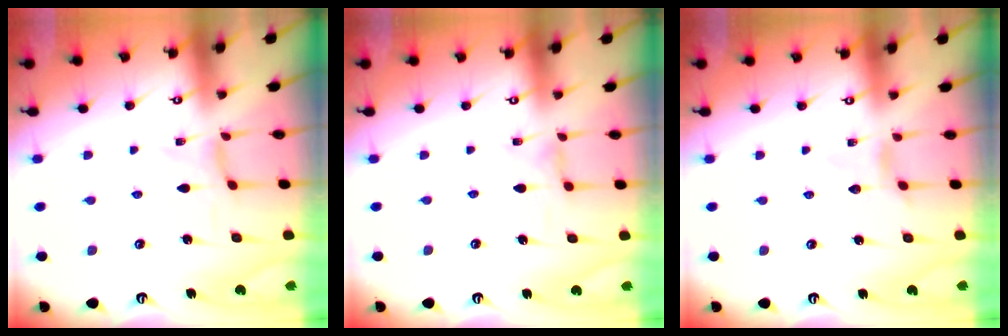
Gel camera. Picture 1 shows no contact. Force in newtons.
{"total": 1.7, "press": 1.6, "slide": 0.1}
{"total": 2.3, "press": 2.3, "slide": 0.2}